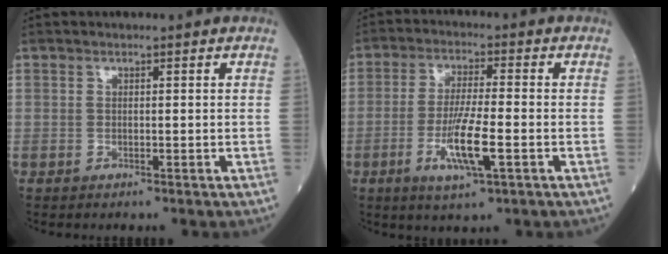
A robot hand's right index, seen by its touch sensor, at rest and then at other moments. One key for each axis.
{"total": 8.3, "fx": -2.6, "fy": 0.7, "fz": 7.9, "tx": -0.154, "ty": -0.011, "tz": -0.046}